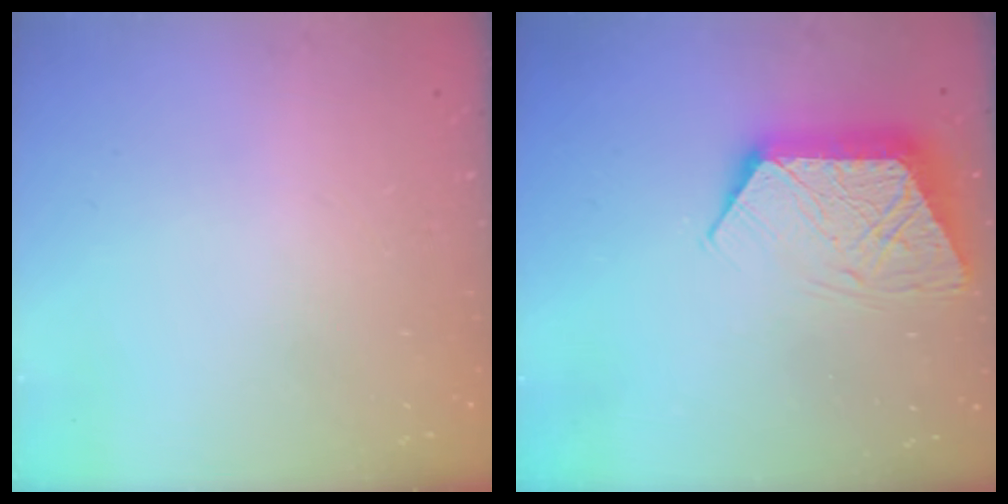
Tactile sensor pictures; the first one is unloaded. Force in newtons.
{"total": 14.4, "press": 14.3, "slide": 1.0}